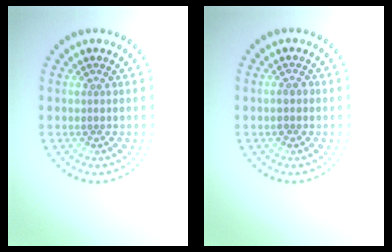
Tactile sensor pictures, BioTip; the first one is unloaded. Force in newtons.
{"total": 1.1, "press": 1.1, "slide": 0.3}